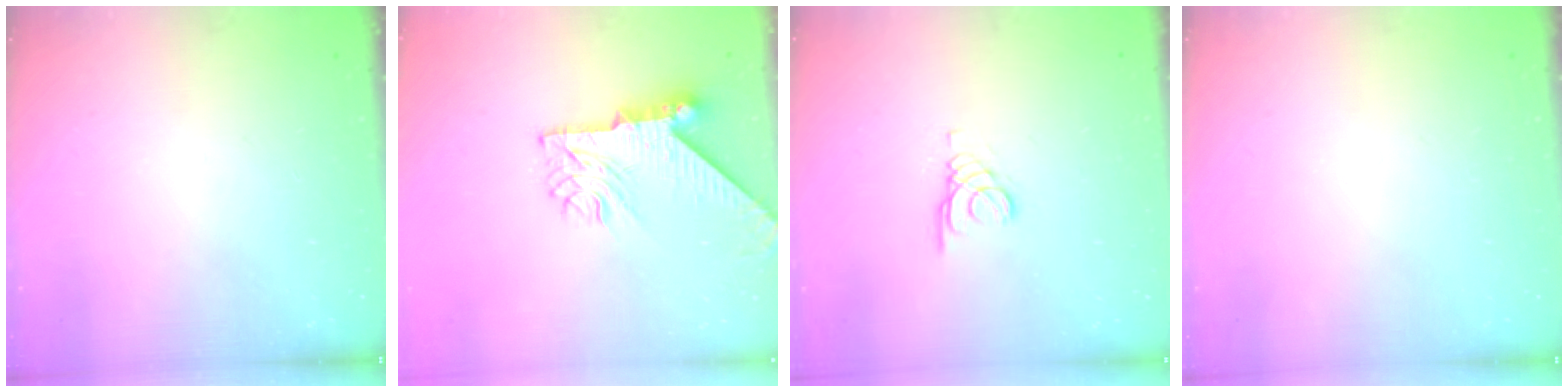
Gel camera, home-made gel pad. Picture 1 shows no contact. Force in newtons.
{"total": 9.5, "press": 9.4, "slide": 1.1}
{"total": 1.3, "press": 1.3, "slide": 0.1}
{"total": 0.0}